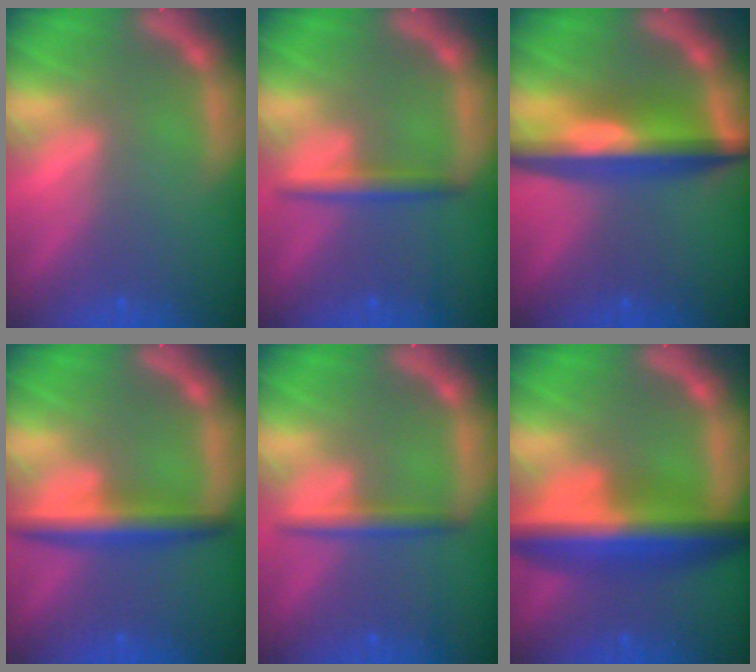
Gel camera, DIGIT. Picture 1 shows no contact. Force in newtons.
{"total": 2.4}
{"total": 8.1}
{"total": 4.5}
{"total": 2.4}
{"total": 9.0}